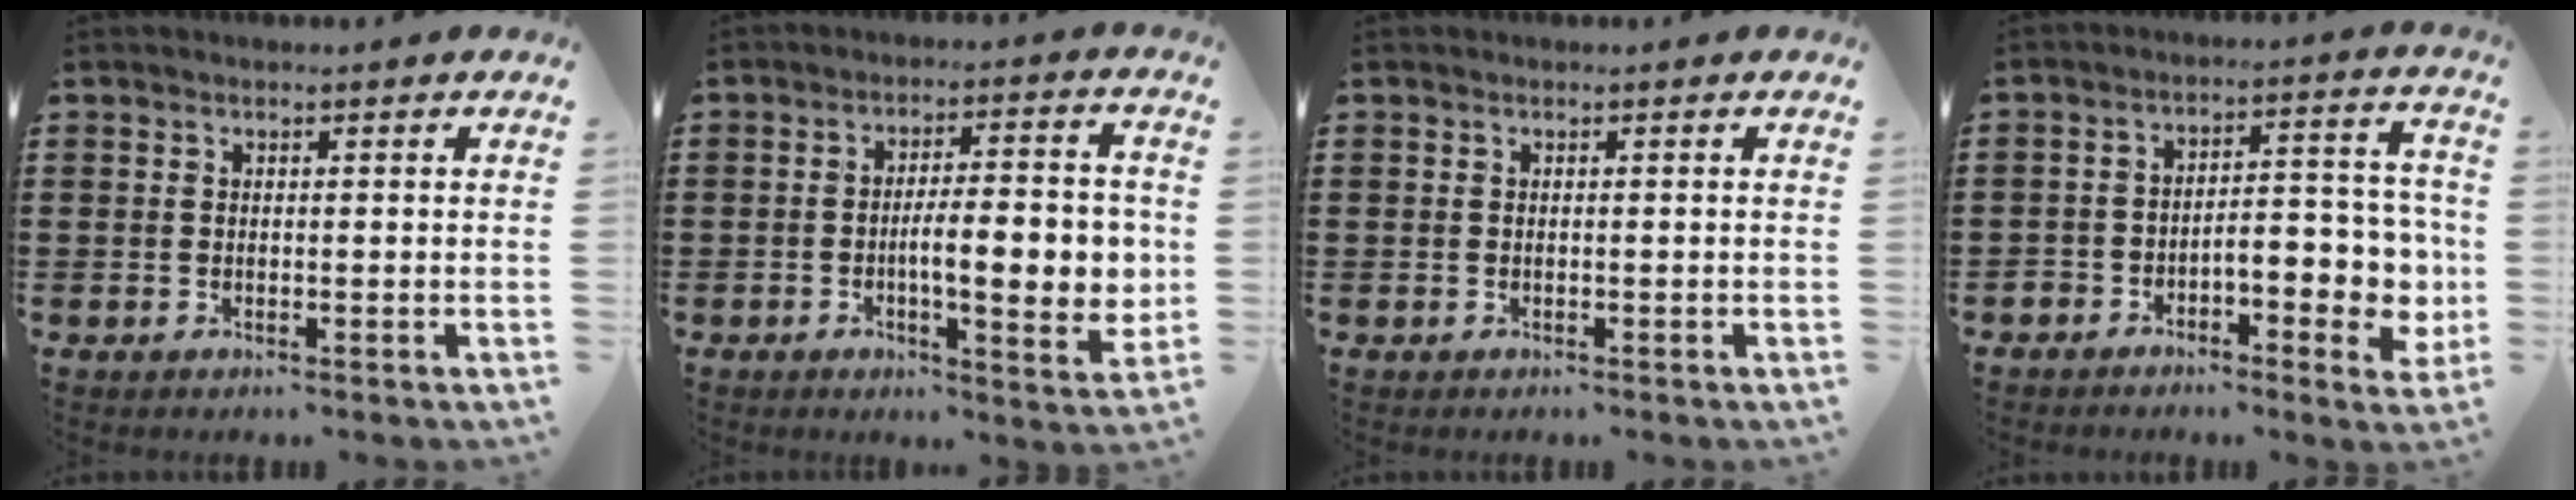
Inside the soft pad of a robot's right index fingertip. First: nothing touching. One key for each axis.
{"total": 10.3, "fx": -1.4, "fy": 2.7, "fz": 9.9, "tx": -0.142, "ty": -0.004, "tz": -0.024}
{"total": 0.0}
{"total": 6.4, "fx": -2.9, "fy": 3.2, "fz": 4.7, "tx": -0.063, "ty": -0.003, "tz": -0.056}